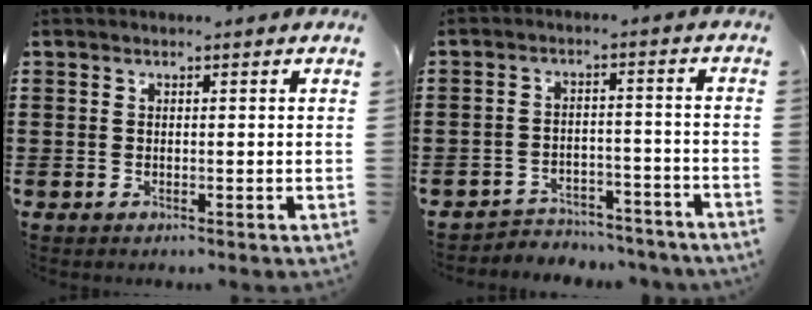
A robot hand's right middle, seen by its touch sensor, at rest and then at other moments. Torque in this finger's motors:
{"motor_torque": [1.43, -0.71, 0.04, 0.04]}